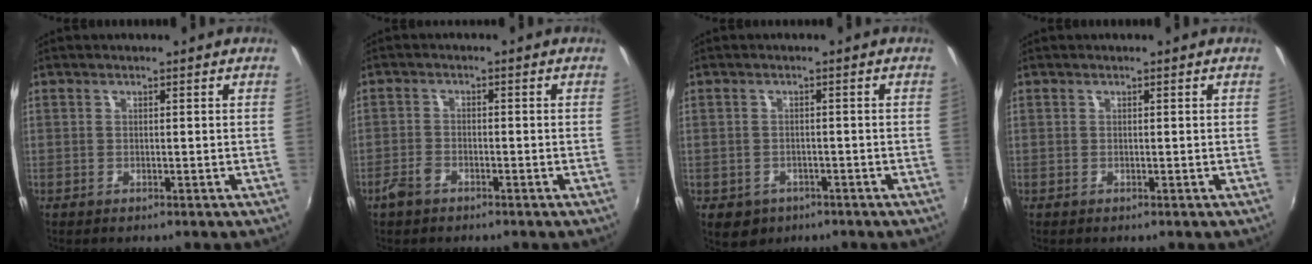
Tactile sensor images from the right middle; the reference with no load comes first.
{"total": 3.4, "force": [-2.4, 1.7, 1.5], "torque": [-0.043, -0.001, -0.048]}
{"total": 5.1, "force": [-2.4, 4.1, 1.9], "torque": [-0.045, -0.011, -0.030]}
{"total": 0.0}